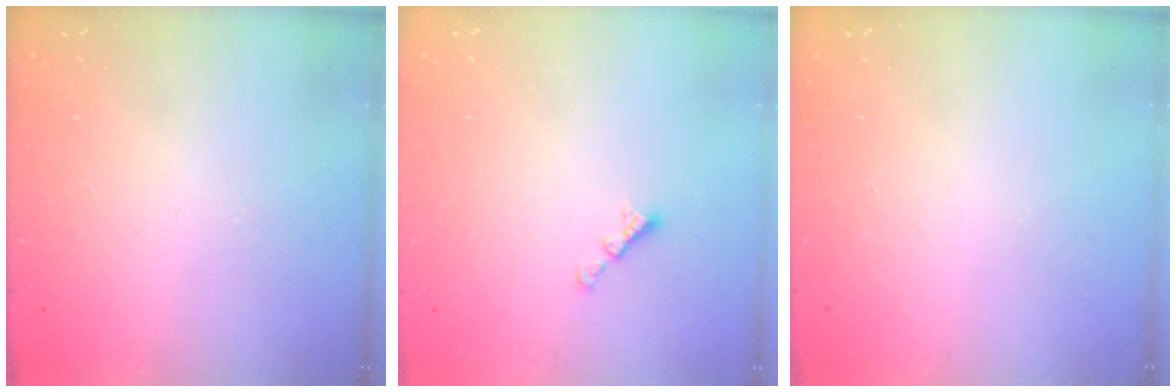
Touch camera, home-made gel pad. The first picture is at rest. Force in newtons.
{"total": 2.1, "press": 2.1, "slide": 0.4}
{"total": 0.0}